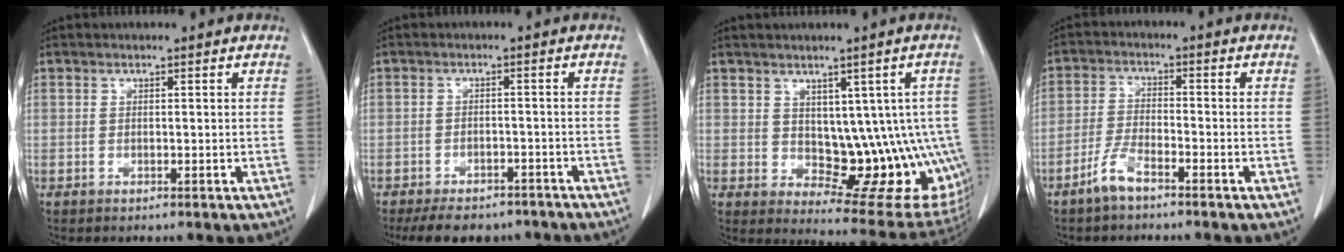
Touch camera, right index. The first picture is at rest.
{"total": 10.1, "force": [-8.4, 4.5, 3.2], "torque": [-0.042, -0.003, -0.106]}
{"total": 13.6, "force": [-0.6, 6.9, 11.7], "torque": [-0.110, 0.006, 0.013]}
{"total": 4.4, "force": [-3.3, 0.9, 2.9], "torque": [-0.069, -0.002, -0.066]}